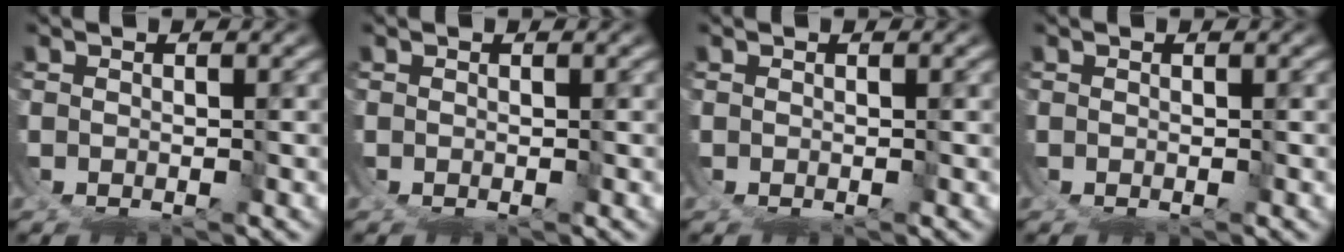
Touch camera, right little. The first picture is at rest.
{"total": 0.0}
{"total": 0.0}
{"total": 0.0}